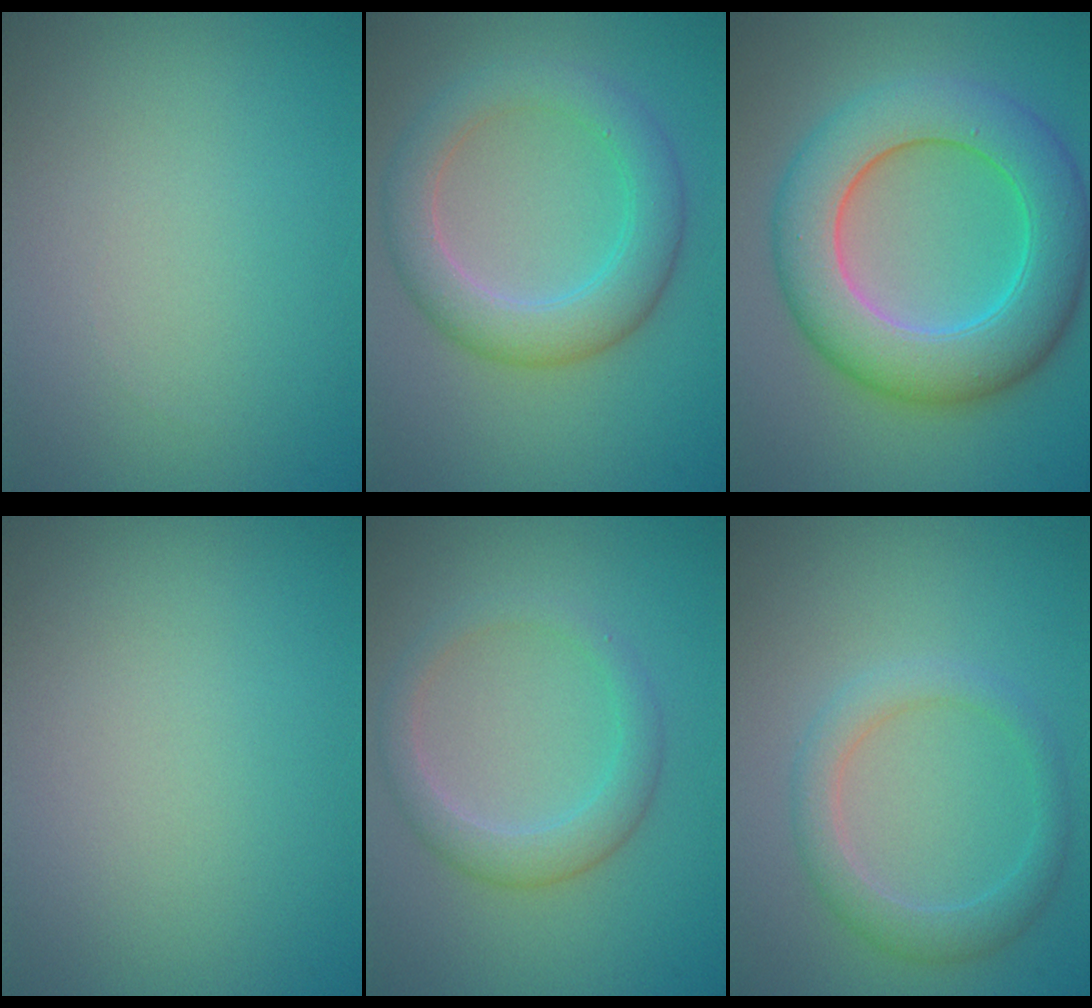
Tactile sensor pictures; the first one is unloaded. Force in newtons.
{"total": 5.1, "press": 5.0, "slide": 0.3}
{"total": 9.4, "press": 9.4, "slide": 0.4}
{"total": 0.0}
{"total": 2.8, "press": 2.8, "slide": 0.2}
{"total": 2.8, "press": 2.8, "slide": 0.1}